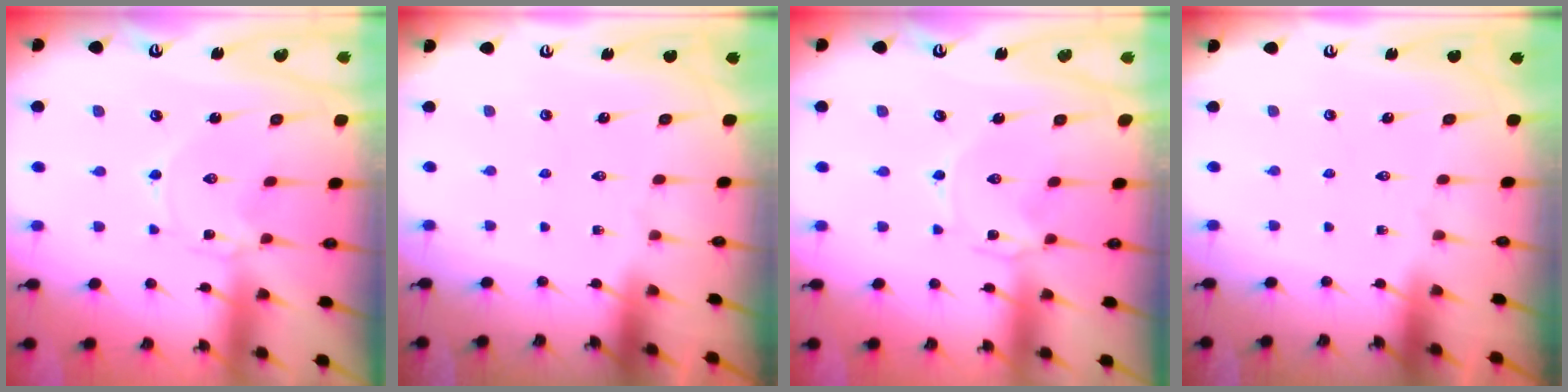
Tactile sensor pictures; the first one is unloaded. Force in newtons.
{"total": 0.0}
{"total": 0.0}
{"total": 0.0}